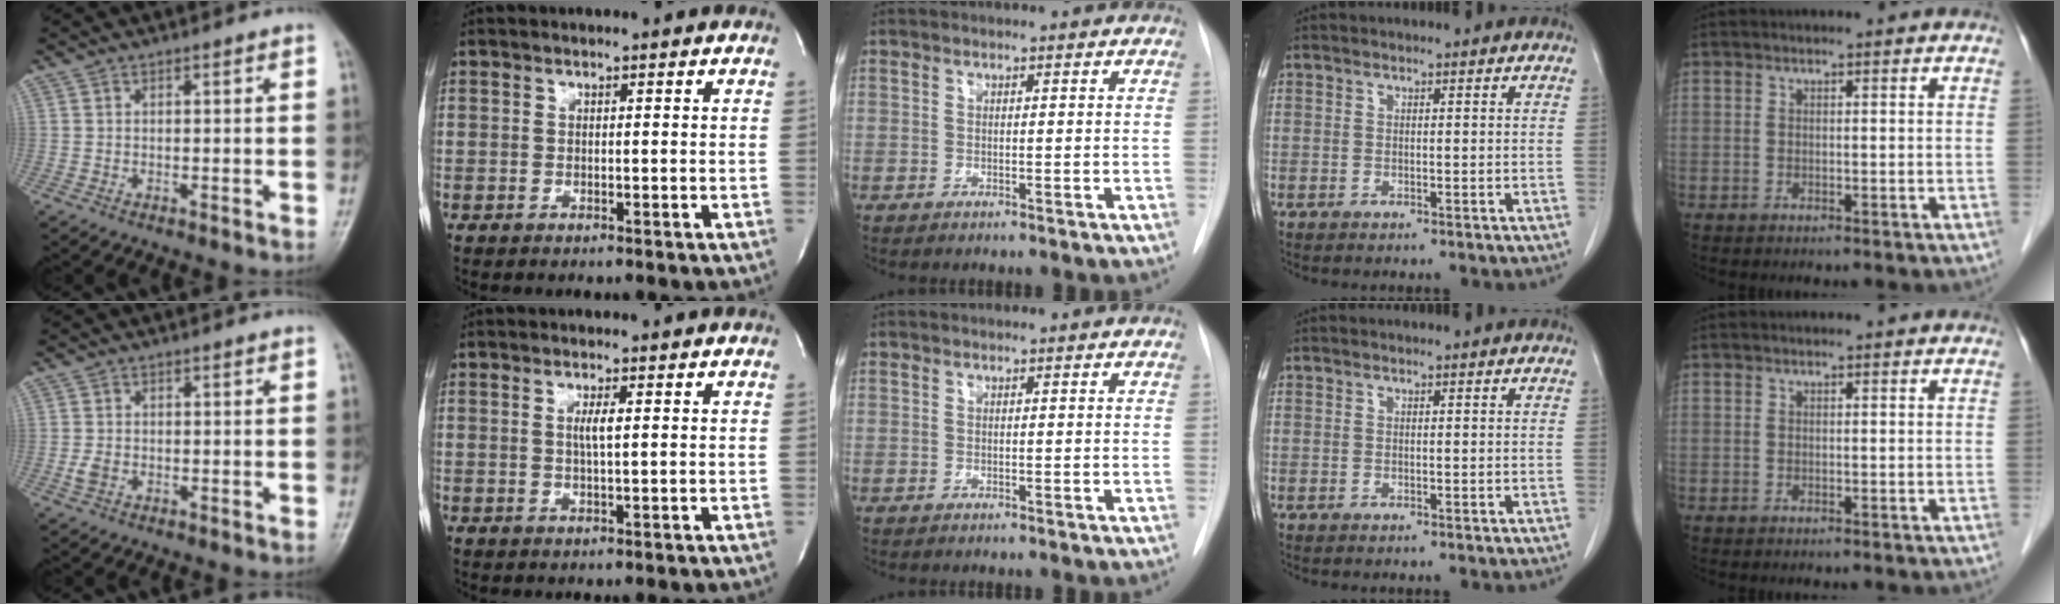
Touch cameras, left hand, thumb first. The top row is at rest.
{"thumb": {"total": 1.8, "force": [-0.4, 1.3, 1.3], "torque": [-0.028, 0.000, -0.008]}, "index": {"total": 2.0, "force": [0.4, -0.1, 1.9], "torque": [-0.042, -0.001, 0.008]}}